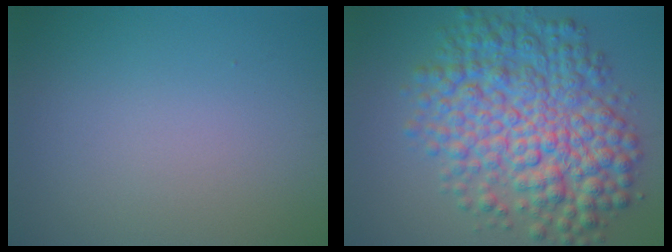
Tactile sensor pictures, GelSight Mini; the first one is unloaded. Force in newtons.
{"total": 10.0, "press": 10.0, "slide": 0.1}